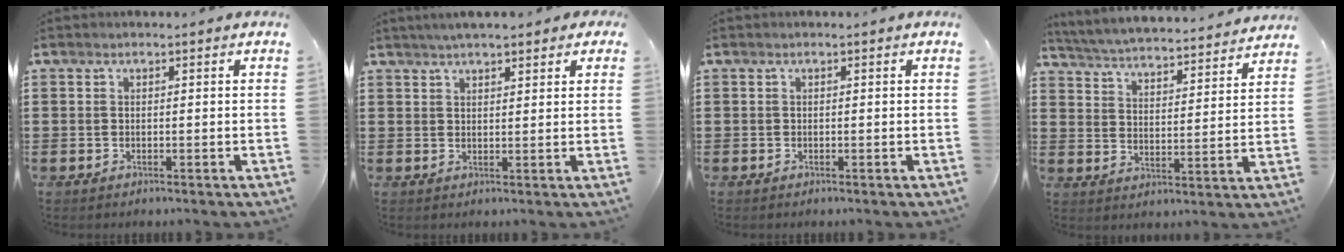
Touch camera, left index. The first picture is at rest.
{"total": 3.2, "force": [2.6, 0.5, 1.7], "torque": [-0.040, 0.004, 0.048]}
{"total": 0.0}
{"total": 3.9, "force": [3.8, -0.6, 0.6], "torque": [-0.033, -0.036, 0.058]}